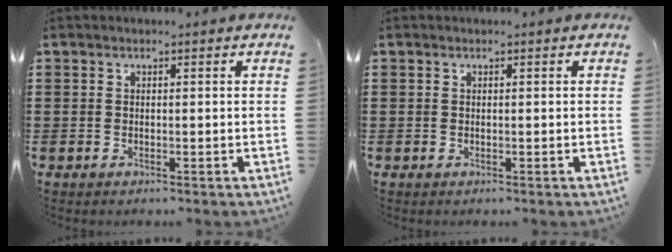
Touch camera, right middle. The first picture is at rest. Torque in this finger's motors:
{"motor_torque": [-0.02, -0.01, 0.00, -0.01]}